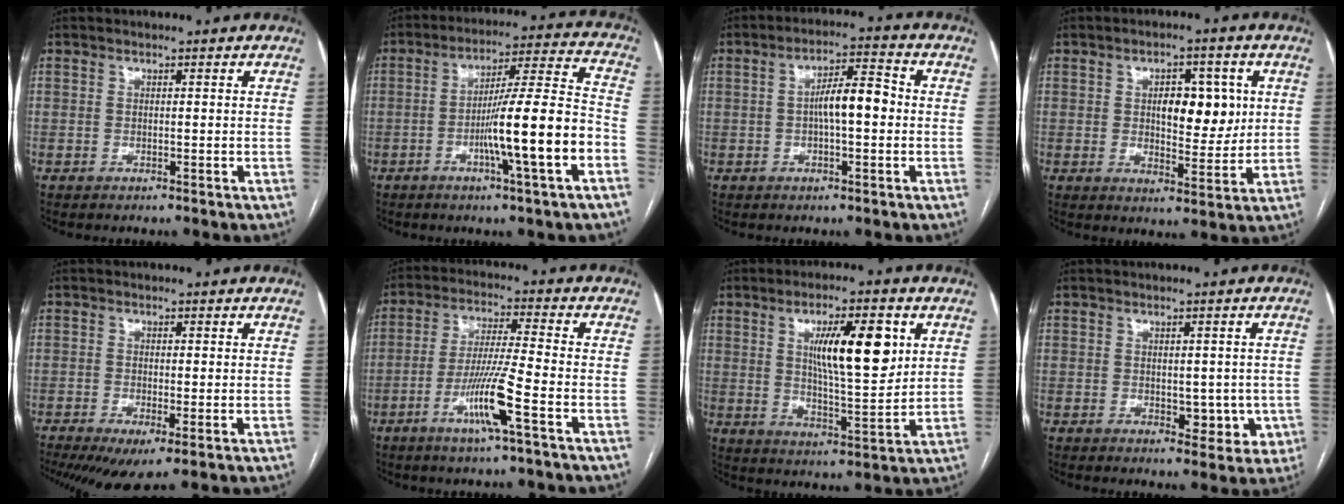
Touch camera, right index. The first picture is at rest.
{"total": 14.5, "force": [-4.7, -0.5, 13.7], "torque": [-0.222, 0.006, -0.078]}
{"total": 6.8, "force": [-0.3, 1.8, 6.5], "torque": [-0.117, 0.023, -0.006]}
{"total": 8.1, "force": [1.7, 3.9, 6.9], "torque": [-0.095, 0.006, 0.031]}
{"total": 6.9, "force": [-3.3, 2.2, 5.6], "torque": [-0.090, -0.019, -0.054]}
{"total": 9.4, "force": [-4.1, -0.7, 8.5], "torque": [-0.164, -0.010, -0.081]}
{"total": 12.2, "force": [3.9, 2.6, 11.3], "torque": [-0.188, -0.001, 0.068]}
{"total": 5.4, "force": [-0.7, 3.4, 4.1], "torque": [-0.032, 0.004, 0.000]}